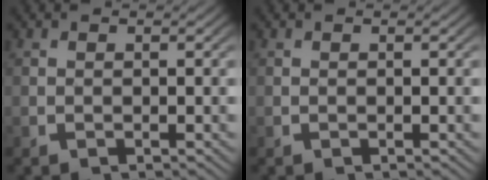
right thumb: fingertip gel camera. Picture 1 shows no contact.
{"total": 0.0}